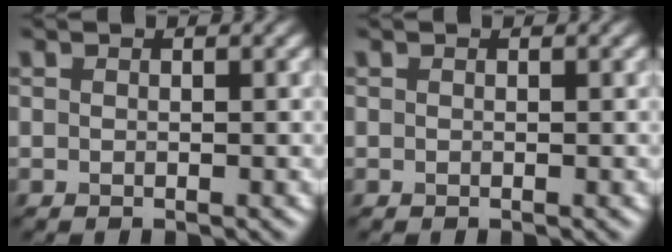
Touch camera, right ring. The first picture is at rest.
{"total": 0.0}